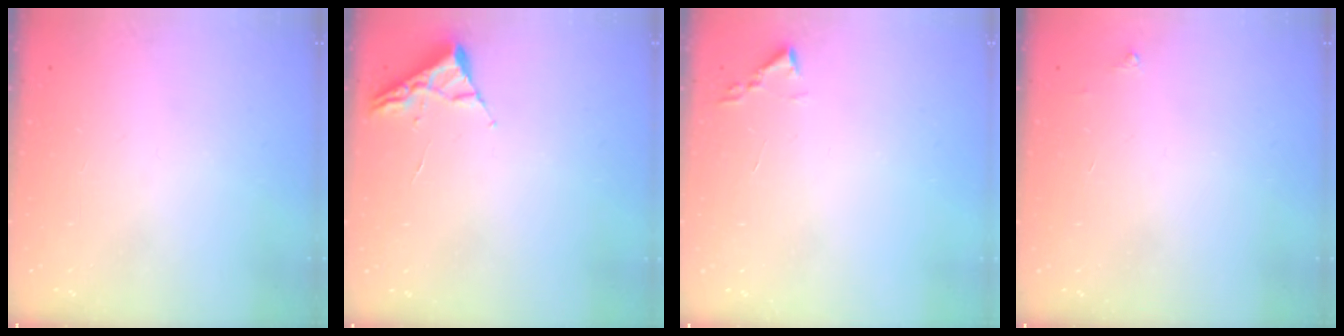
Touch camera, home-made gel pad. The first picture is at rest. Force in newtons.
{"total": 2.6, "press": 2.6, "slide": 0.3}
{"total": 1.9, "press": 1.8, "slide": 0.3}
{"total": 2.5, "press": 2.5, "slide": 0.4}